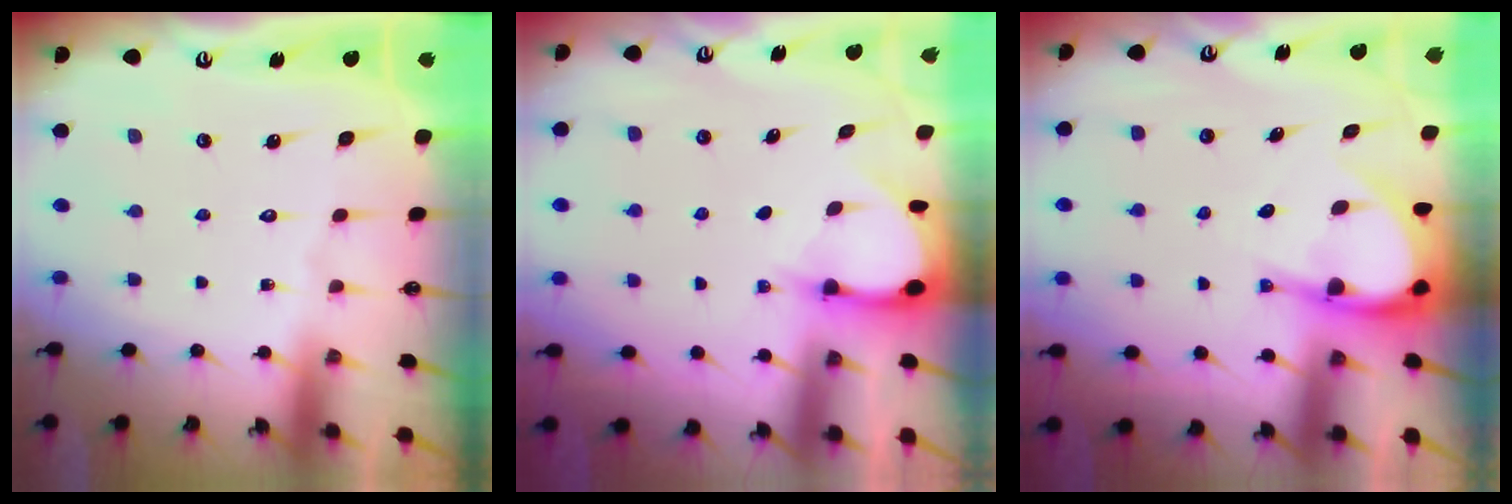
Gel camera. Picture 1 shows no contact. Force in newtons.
{"total": 3.2, "press": 3.2, "slide": 0.4}
{"total": 6.5, "press": 6.5, "slide": 0.8}